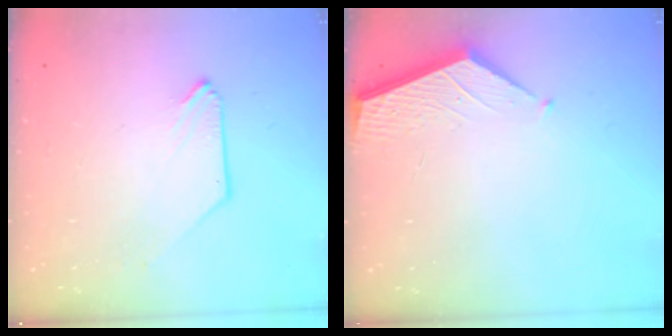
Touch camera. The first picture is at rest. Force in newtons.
{"total": 2.6, "press": 2.6, "slide": 0.3}